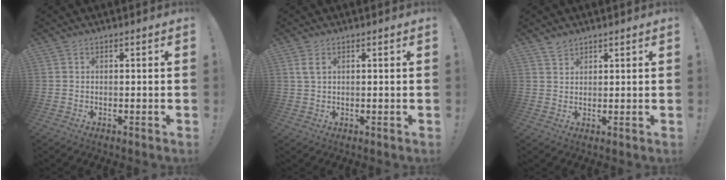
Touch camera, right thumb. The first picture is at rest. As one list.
[{"total": 2.9, "force": [1.5, 1.1, 2.2], "torque": [-0.038, -0.001, 0.027]}, {"total": 2.5, "force": [2.3, 1.1, 0.4], "torque": [0.003, -0.017, 0.042]}]